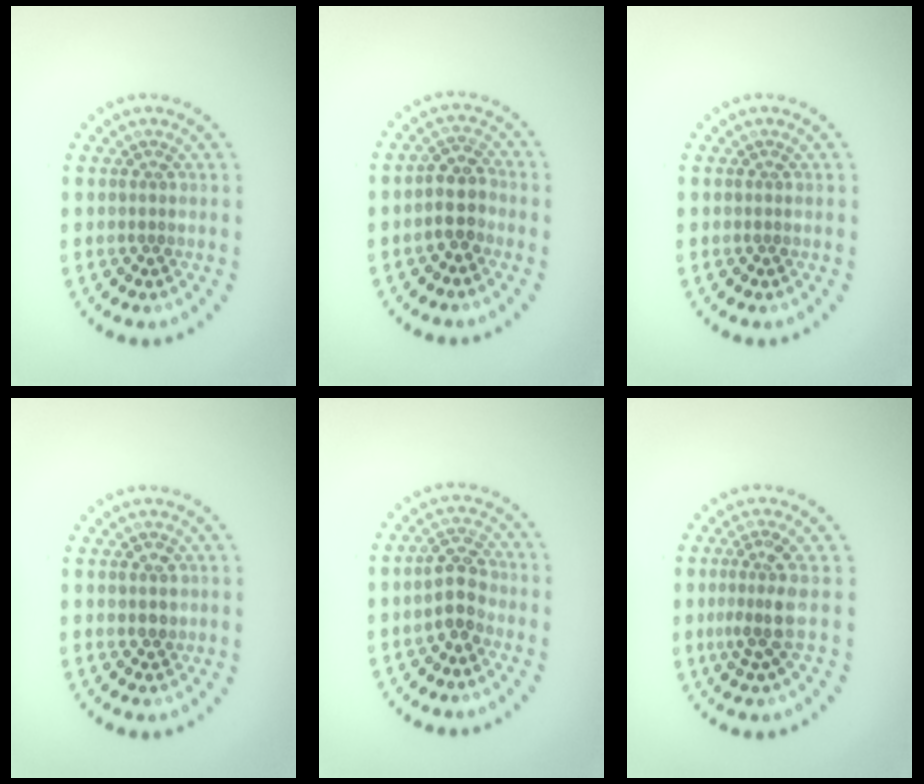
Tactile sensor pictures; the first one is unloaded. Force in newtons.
{"total": 2.6, "press": 2.3, "slide": 1.3}
{"total": 0.0}
{"total": 1.4, "press": 1.3, "slide": 0.4}
{"total": 2.8, "press": 2.6, "slide": 0.9}
{"total": 2.7, "press": 1.9, "slide": 1.9}